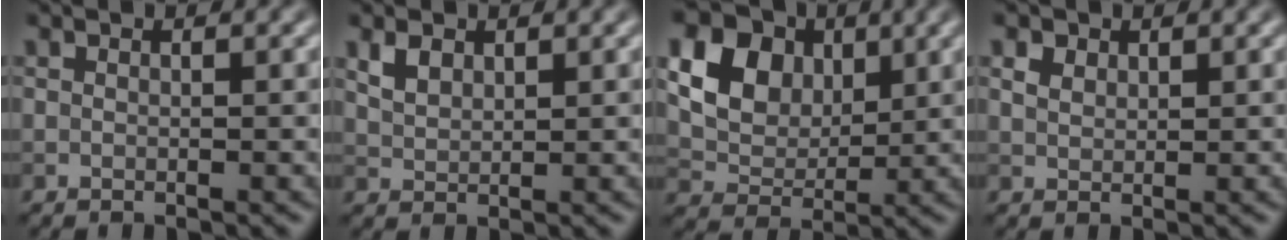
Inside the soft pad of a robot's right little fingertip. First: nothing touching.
{"total": 2.1, "force": [1.3, 1.3, 1.1], "torque": [-0.027, 0.002, 0.029]}
{"total": 10.6, "force": [3.9, 8.0, 5.7], "torque": [-0.123, 0.022, 0.073]}
{"total": 2.1, "force": [1.4, 1.3, 0.8], "torque": [-0.020, 0.000, 0.021]}